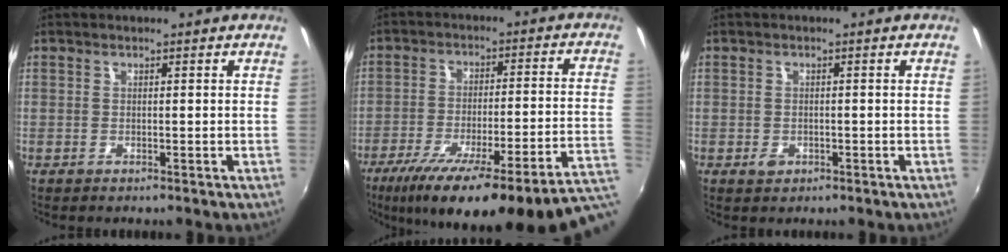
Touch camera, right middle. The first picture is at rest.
{"total": 23.7, "force": [-15.9, 0.6, 17.5], "torque": [-0.245, -0.063, -0.220]}
{"total": 1.7, "force": [-0.8, 1.2, 0.8], "torque": [-0.013, -0.001, -0.012]}